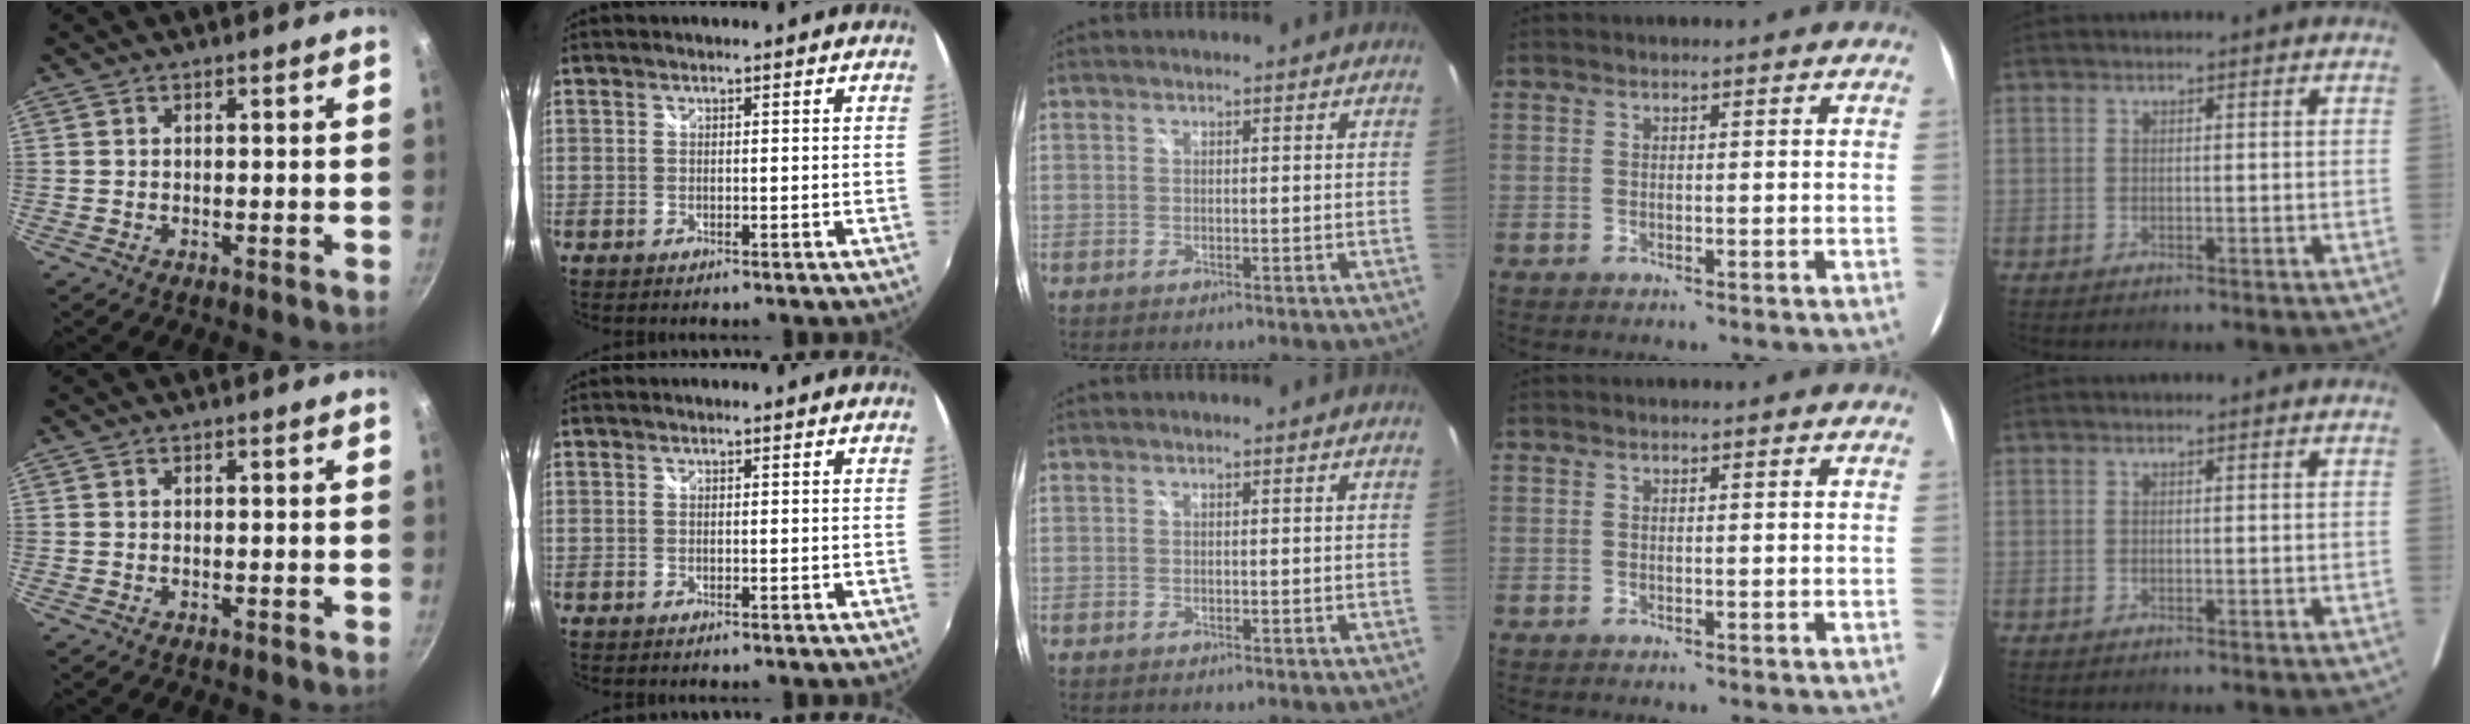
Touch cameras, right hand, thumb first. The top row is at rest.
{}